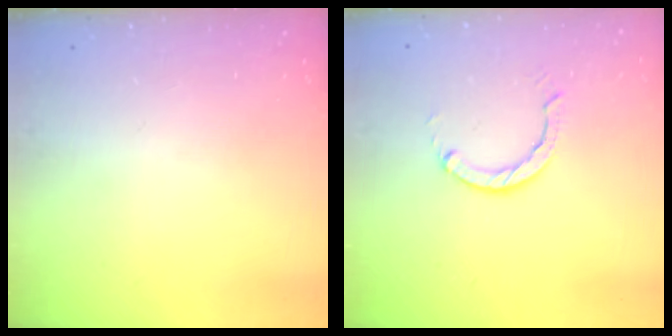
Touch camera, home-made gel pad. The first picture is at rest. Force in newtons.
{"total": 2.9, "press": 2.9, "slide": 0.4}